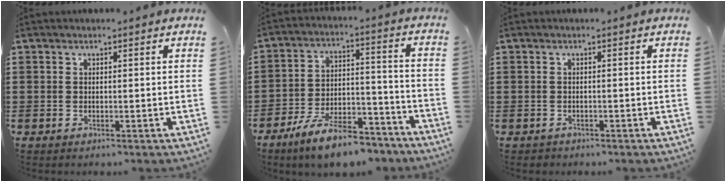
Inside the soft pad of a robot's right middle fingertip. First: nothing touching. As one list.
[{"total": 10.3, "force": [-8.7, 2.3, 5.0], "torque": [-0.089, 0.029, -0.164]}, {"total": 0.6, "force": [-0.5, 0.3, -0.1], "torque": [-0.001, 0.001, -0.012]}]